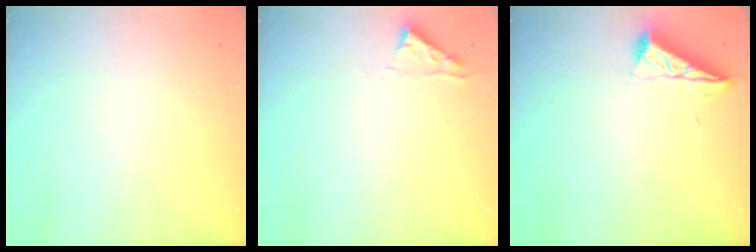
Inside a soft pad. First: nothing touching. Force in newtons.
{"total": 2.8, "press": 2.8, "slide": 0.3}
{"total": 6.5, "press": 6.4, "slide": 0.9}